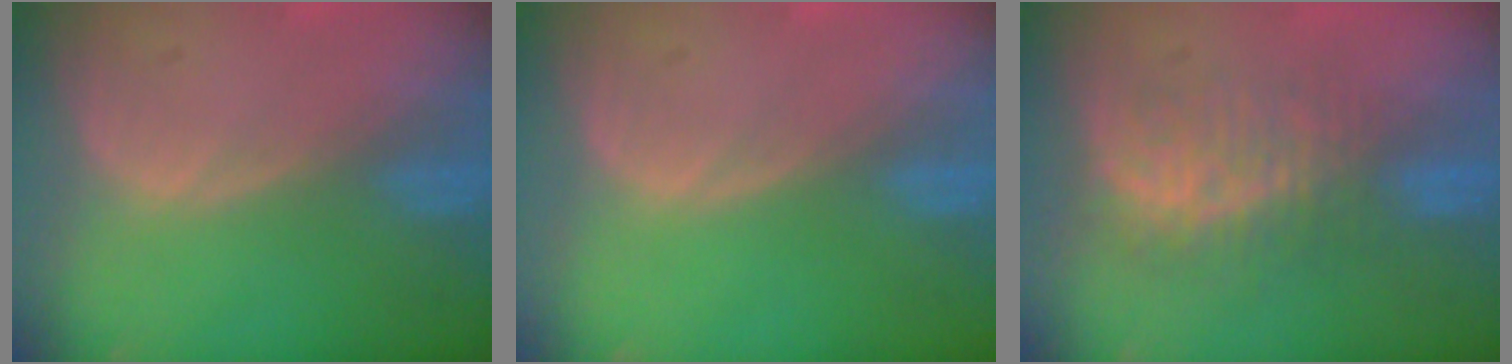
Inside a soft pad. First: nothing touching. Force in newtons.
{"total": 0.0}
{"total": 7.6, "press": 7.3, "slide": 2.2}